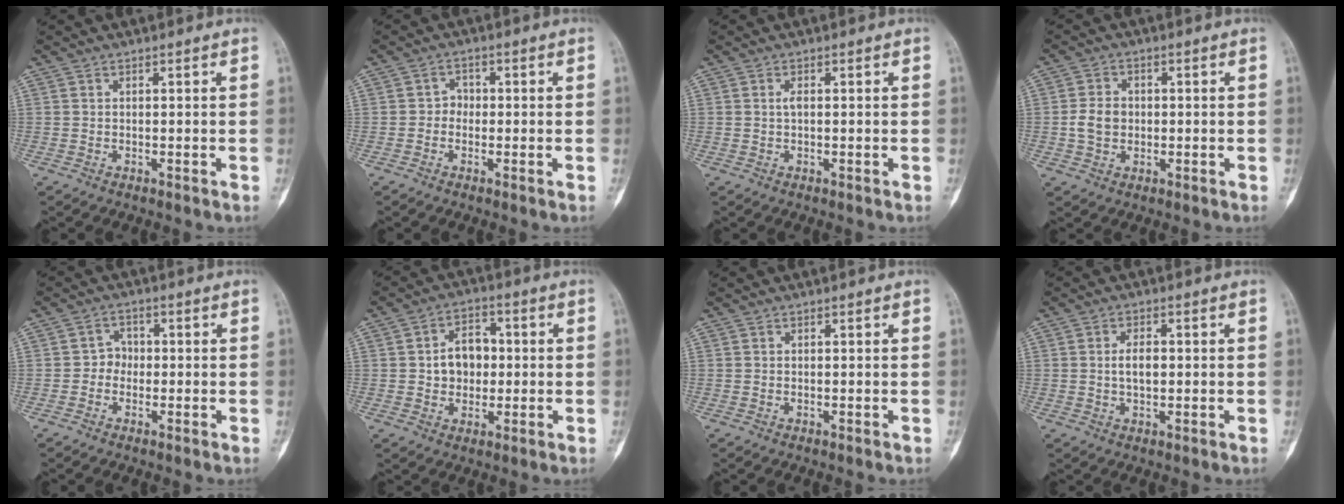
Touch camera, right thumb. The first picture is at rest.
{"total": 2.3, "force": [-0.4, 2.0, 1.0], "torque": [0.004, 0.009, -0.016]}
{"total": 1.0, "force": [0.1, 0.4, 0.9], "torque": [-0.019, 0.000, 0.001]}
{"total": 4.9, "force": [-0.3, 3.9, 2.9], "torque": [-0.048, 0.008, -0.006]}
{"total": 2.9, "force": [-0.6, 2.6, 1.2], "torque": [0.003, 0.011, -0.020]}
{"total": 7.8, "force": [0.3, 6.1, 4.9], "torque": [-0.045, 0.013, 0.000]}
{"total": 0.0}
{"total": 3.6, "force": [0.1, 1.9, 3.0], "torque": [-0.049, 0.001, 0.001]}